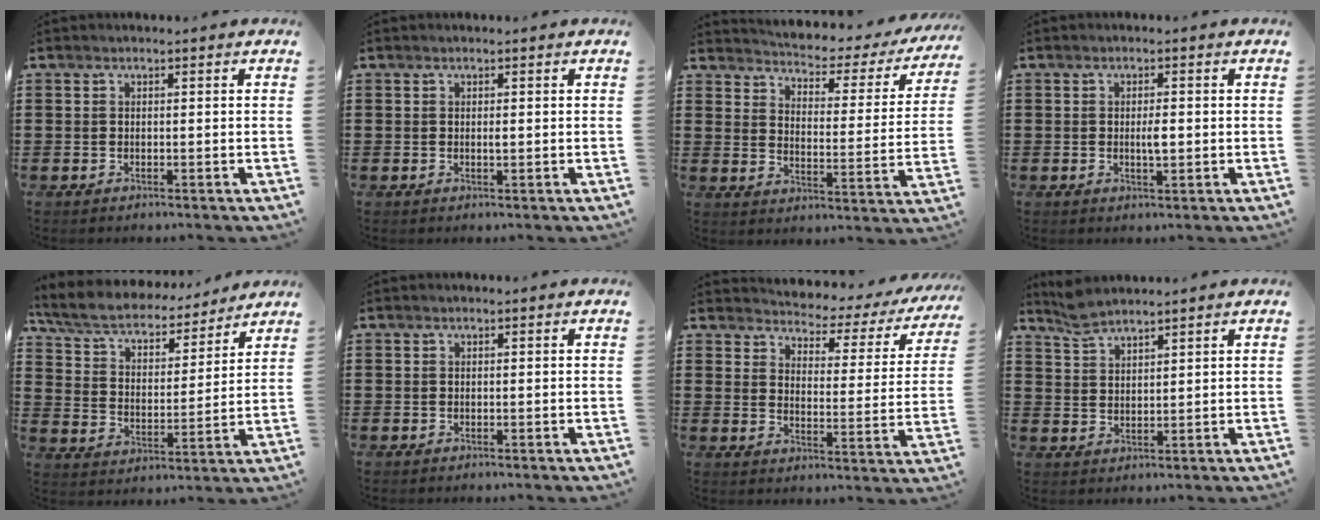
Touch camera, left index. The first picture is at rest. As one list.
[{"total": 0.7, "force": [0.0, 0.1, 0.7], "torque": [-0.012, -0.003, 0.000]}, {"total": 2.3, "force": [2.1, 0.6, 0.7], "torque": [-0.032, -0.026, 0.024]}, {"total": 2.3, "force": [-0.1, 0.6, 2.2], "torque": [-0.042, -0.001, -0.003]}, {"total": 6.2, "force": [5.4, 1.7, 2.6], "torque": [-0.075, -0.036, 0.089]}, {"total": 0.0}, {"total": 2.8, "force": [2.6, 0.7, 0.5], "torque": [-0.022, -0.032, 0.034]}, {"total": 3.3, "force": [3.1, 0.4, 0.9], "torque": [-0.027, -0.006, 0.059]}]